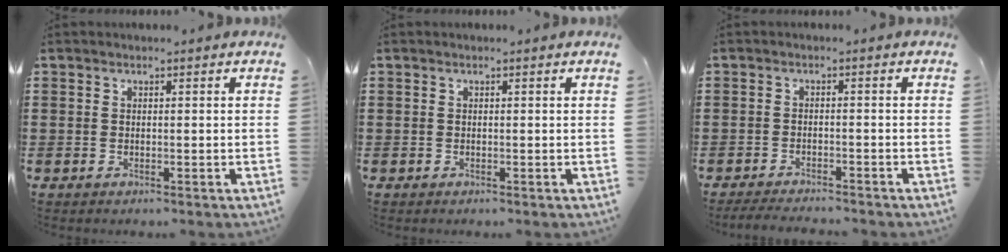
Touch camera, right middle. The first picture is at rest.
{"total": 0.0}
{"total": 2.4, "force": [-2.4, 0.1, 0.5], "torque": [-0.010, -0.001, -0.048]}